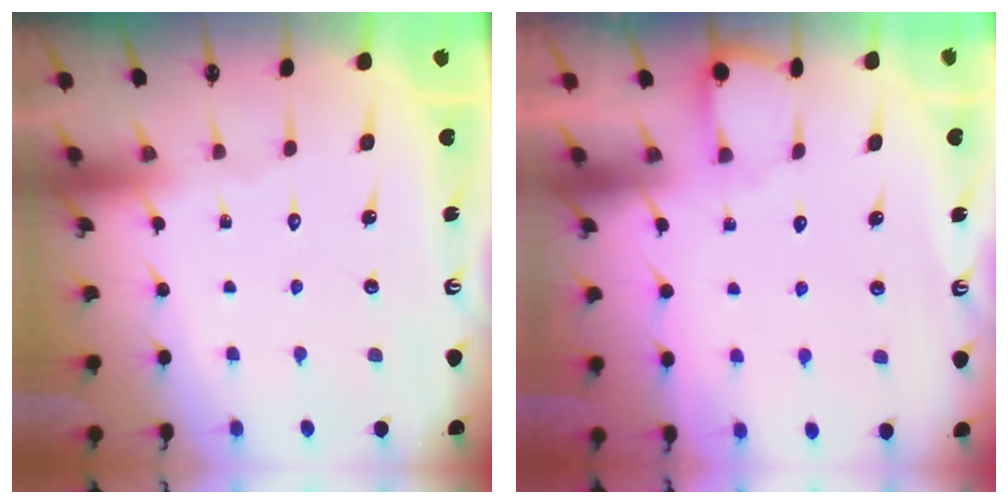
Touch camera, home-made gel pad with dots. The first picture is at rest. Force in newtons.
{"total": 2.0, "press": 2.0, "slide": 0.2}